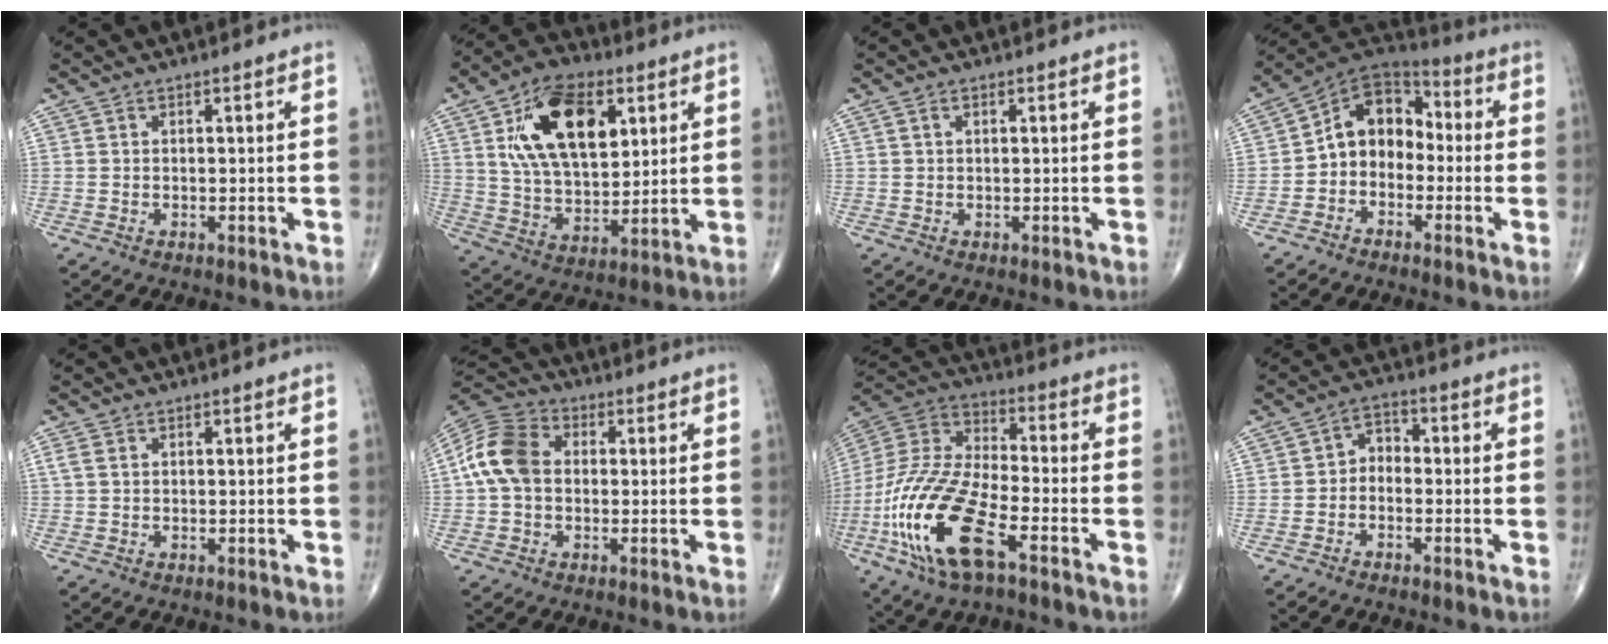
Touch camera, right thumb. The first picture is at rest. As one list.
[{"total": 19.3, "force": [6.9, 10.8, 14.4], "torque": [-0.220, -0.018, 0.124]}, {"total": 1.0, "force": [0.4, 0.6, 0.7], "torque": [-0.017, 0.005, 0.008]}, {"total": 11.1, "force": [-1.8, 8.6, 6.8], "torque": [-0.080, 0.051, -0.050]}, {"total": 1.6, "force": [0.5, 1.1, 1.1], "torque": [-0.032, 0.008, 0.016]}, {"total": 10.7, "force": [0.4, 7.8, 7.3], "torque": [-0.143, 0.030, -0.004]}, {"total": 21.8, "force": [-9.0, 8.4, 18.1], "torque": [-0.405, 0.016, -0.168]}, {"total": 3.9, "force": [-1.1, 2.9, 2.3], "torque": [-0.022, 0.026, -0.035]}]